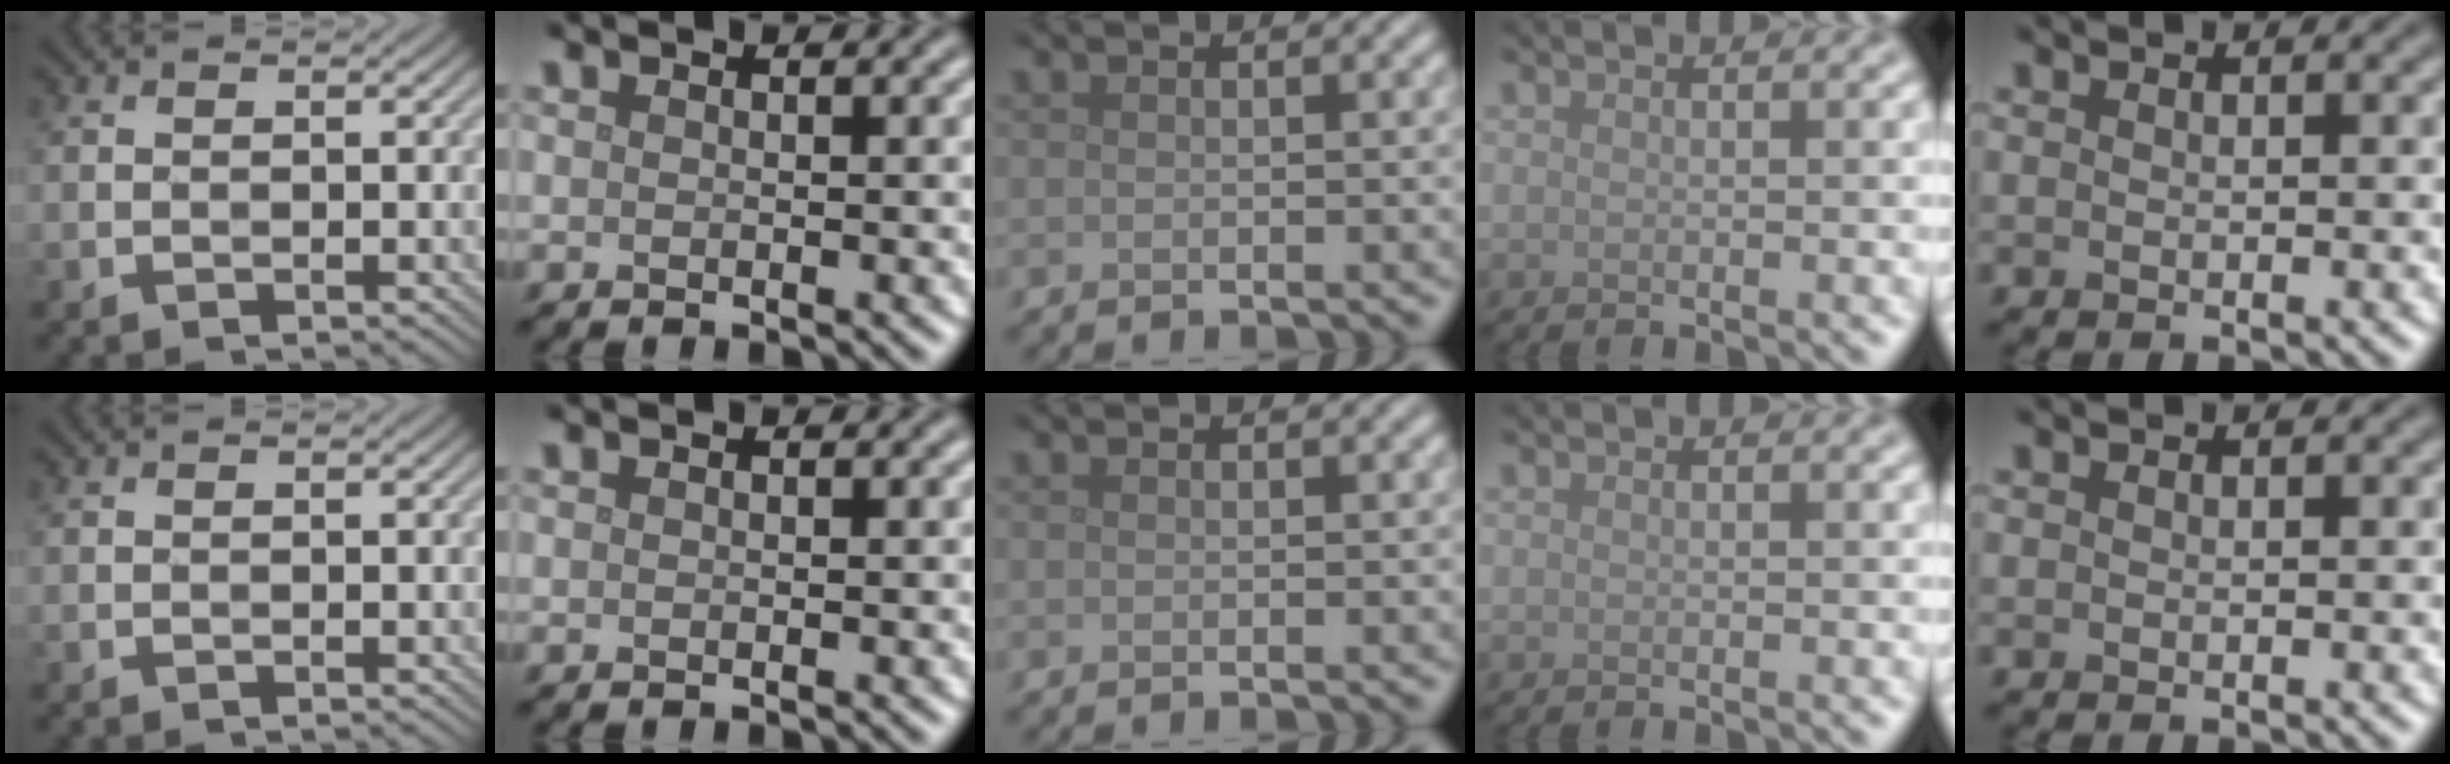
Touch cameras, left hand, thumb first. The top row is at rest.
{}